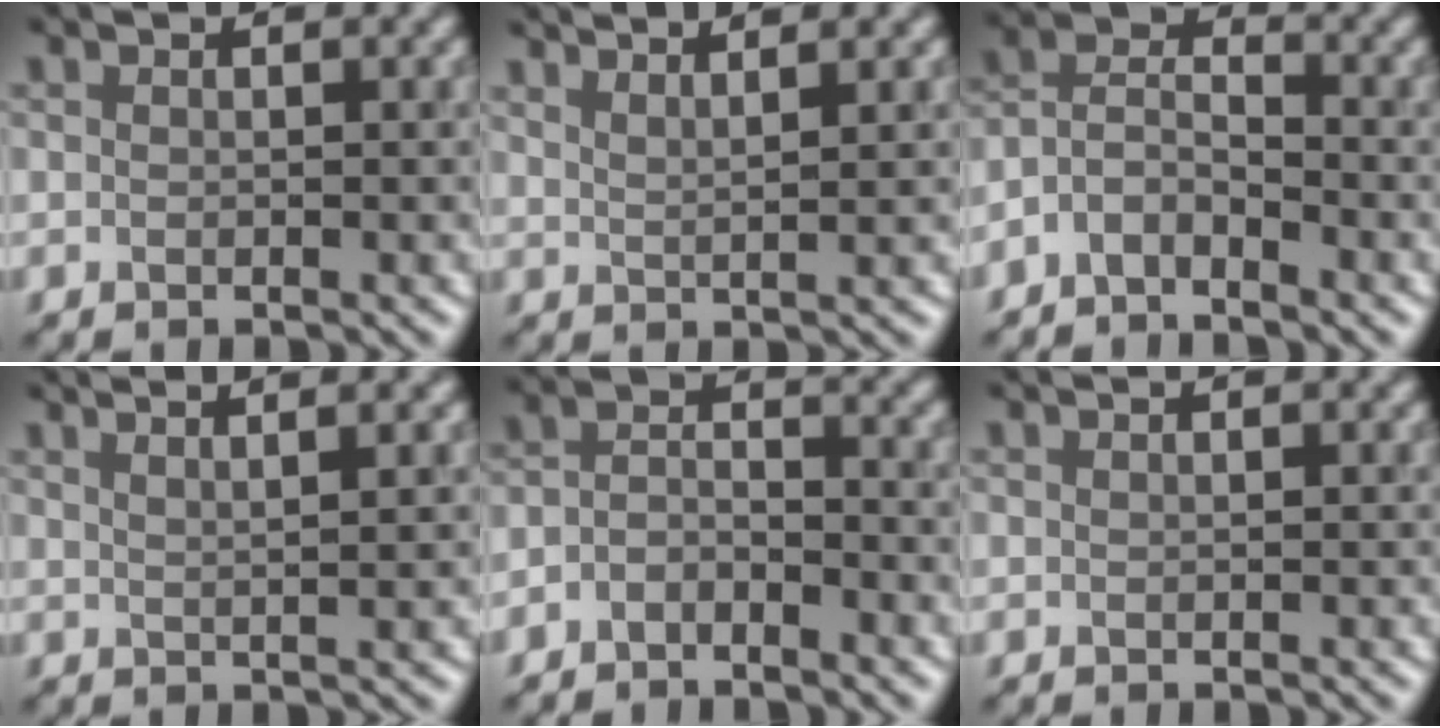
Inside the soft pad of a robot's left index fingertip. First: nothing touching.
{"total": 3.8, "force": [3.2, 0.8, 2.0], "torque": [-0.008, 0.022, 0.026]}
{"total": 3.0, "force": [-2.5, 1.2, 1.2], "torque": [-0.026, 0.012, -0.052]}
{"total": 5.3, "force": [3.7, 1.5, 3.5], "torque": [-0.027, 0.037, 0.025]}
{"total": 2.2, "force": [-1.8, 0.8, 1.0], "torque": [-0.027, 0.007, -0.033]}
{"total": 0.9, "force": [0.7, 0.4, 0.5], "torque": [0.002, 0.000, 0.003]}